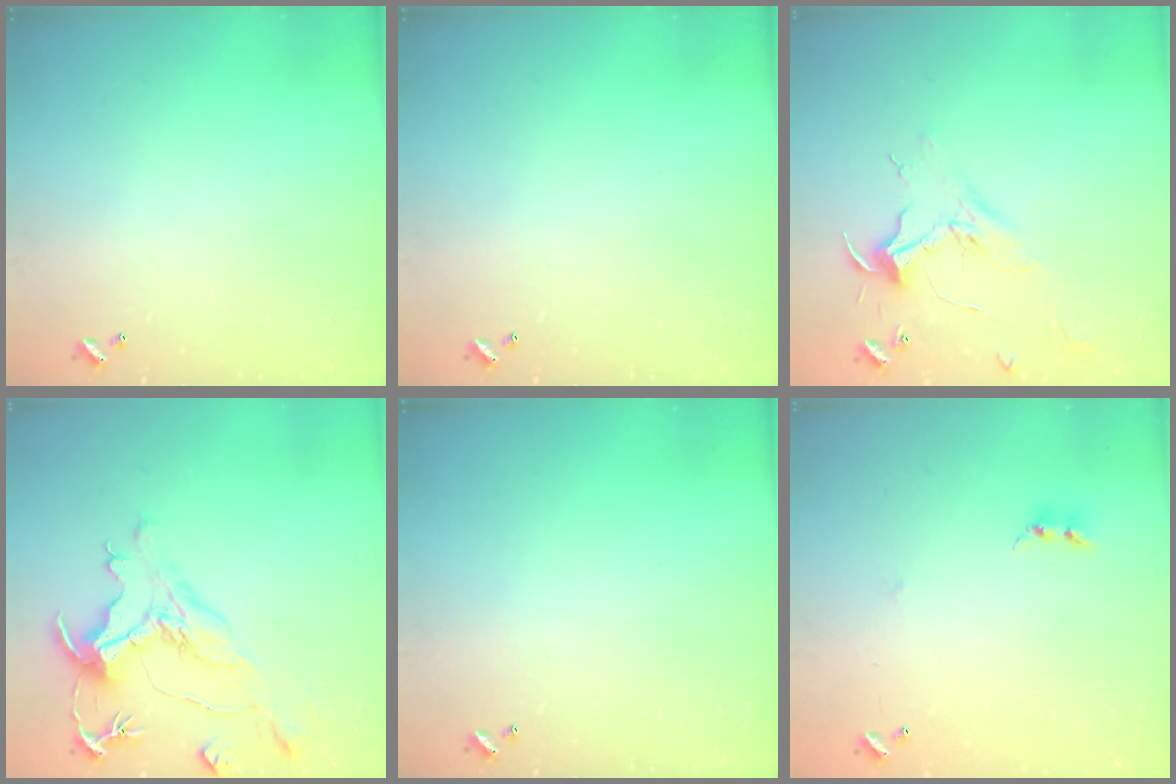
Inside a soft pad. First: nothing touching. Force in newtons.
{"total": 0.0}
{"total": 2.3, "press": 2.2, "slide": 0.9}
{"total": 2.0, "press": 1.0, "slide": 1.8}
{"total": 0.0}
{"total": 5.1, "press": 5.0, "slide": 0.5}